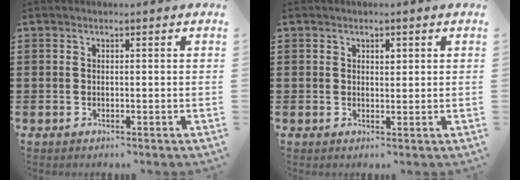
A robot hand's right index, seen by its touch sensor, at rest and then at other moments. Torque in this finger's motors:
{"motor_torque": [0.25, -0.32, 0.01, 0.03]}